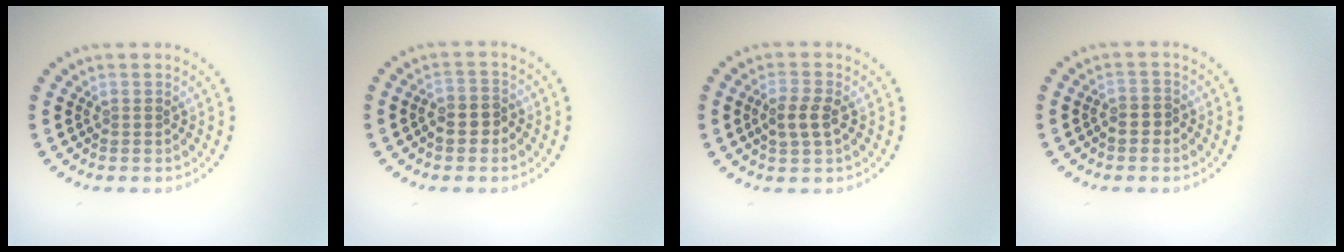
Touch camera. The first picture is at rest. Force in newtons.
{"total": 2.3, "press": 2.1, "slide": 0.9}
{"total": 2.3, "press": 2.3, "slide": 0.5}
{"total": 1.2, "press": 1.0, "slide": 0.7}